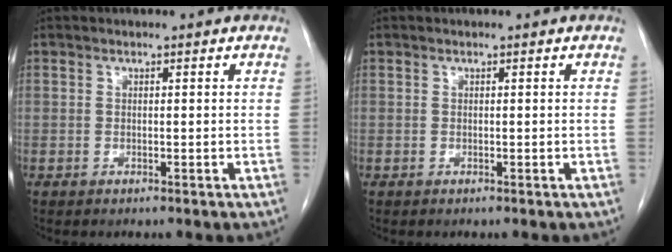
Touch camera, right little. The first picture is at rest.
{"total": 0.0}